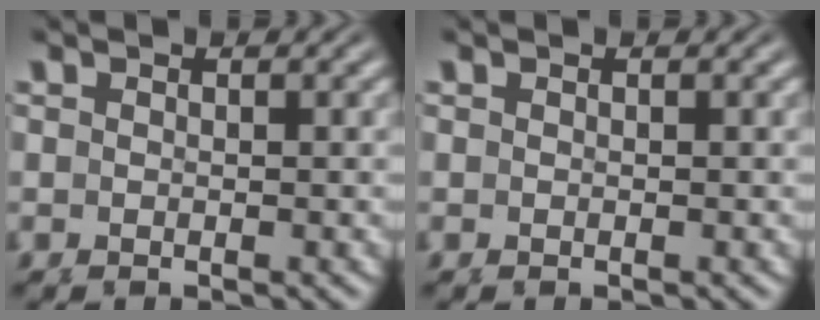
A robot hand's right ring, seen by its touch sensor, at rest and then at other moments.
{"total": 0.0}